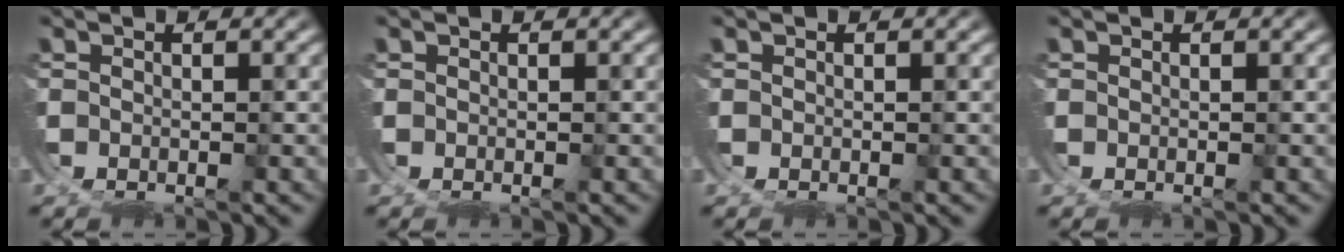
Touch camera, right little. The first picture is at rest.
{"total": 0.0}
{"total": 0.0}
{"total": 0.0}